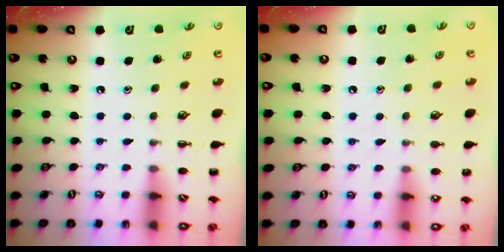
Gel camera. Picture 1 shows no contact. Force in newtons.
{"total": 5.2, "press": 5.0, "slide": 1.4}